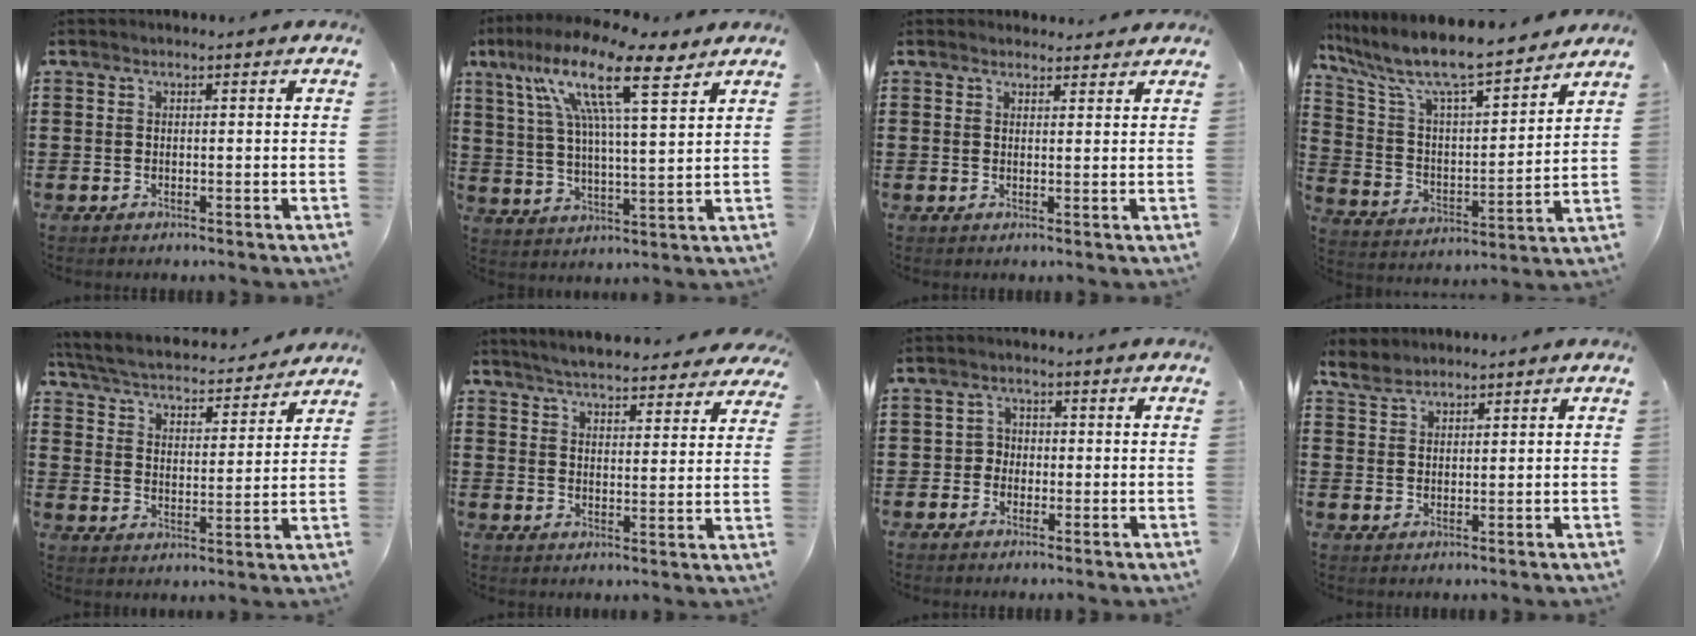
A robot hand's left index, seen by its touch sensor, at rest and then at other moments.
{"total": 14.8, "force": [9.1, 2.9, 11.3], "torque": [-0.214, -0.030, 0.149]}
{"total": 1.9, "force": [1.8, 0.4, 0.0], "torque": [-0.005, 0.000, 0.036]}
{"total": 8.9, "force": [7.7, 1.2, 4.4], "torque": [-0.120, -0.055, 0.126]}
{"total": 4.1, "force": [4.0, 0.2, 1.1], "torque": [-0.045, -0.030, 0.060]}
{"total": 5.3, "force": [5.2, -0.1, 1.1], "torque": [-0.044, -0.027, 0.091]}
{"total": 2.2, "force": [-0.7, 2.0, 0.5], "torque": [-0.019, 0.007, -0.019]}
{"total": 3.0, "force": [2.6, 1.3, 0.8], "torque": [-0.024, 0.003, 0.049]}